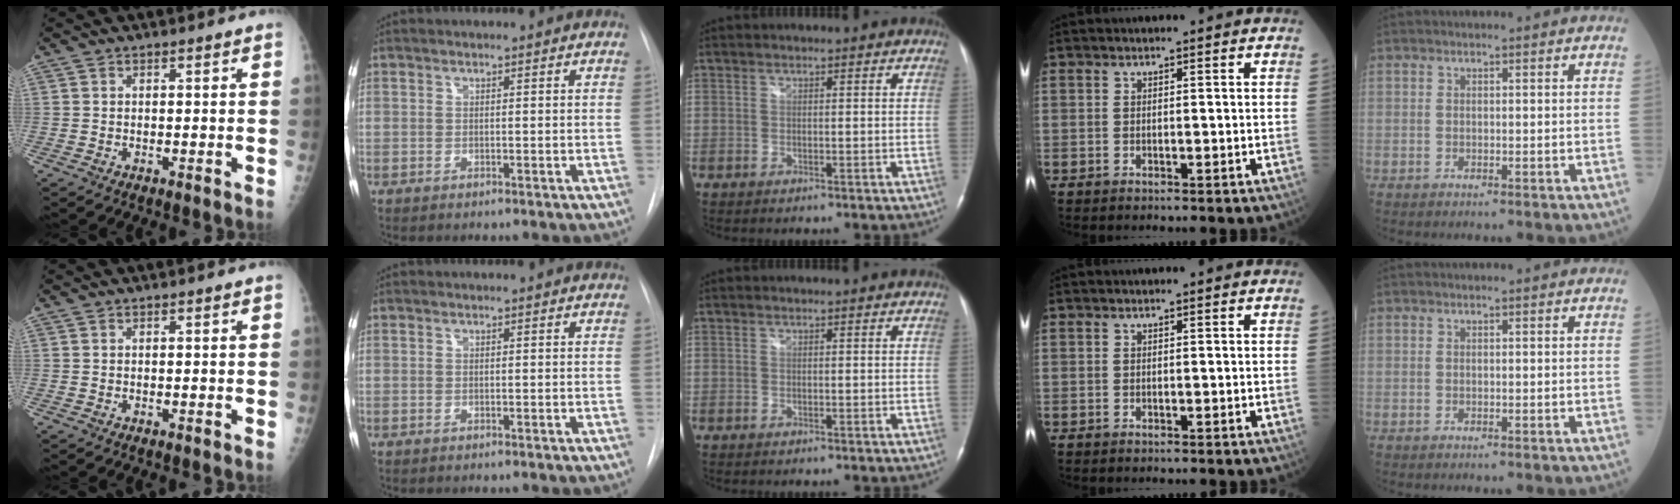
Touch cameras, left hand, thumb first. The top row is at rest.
{}